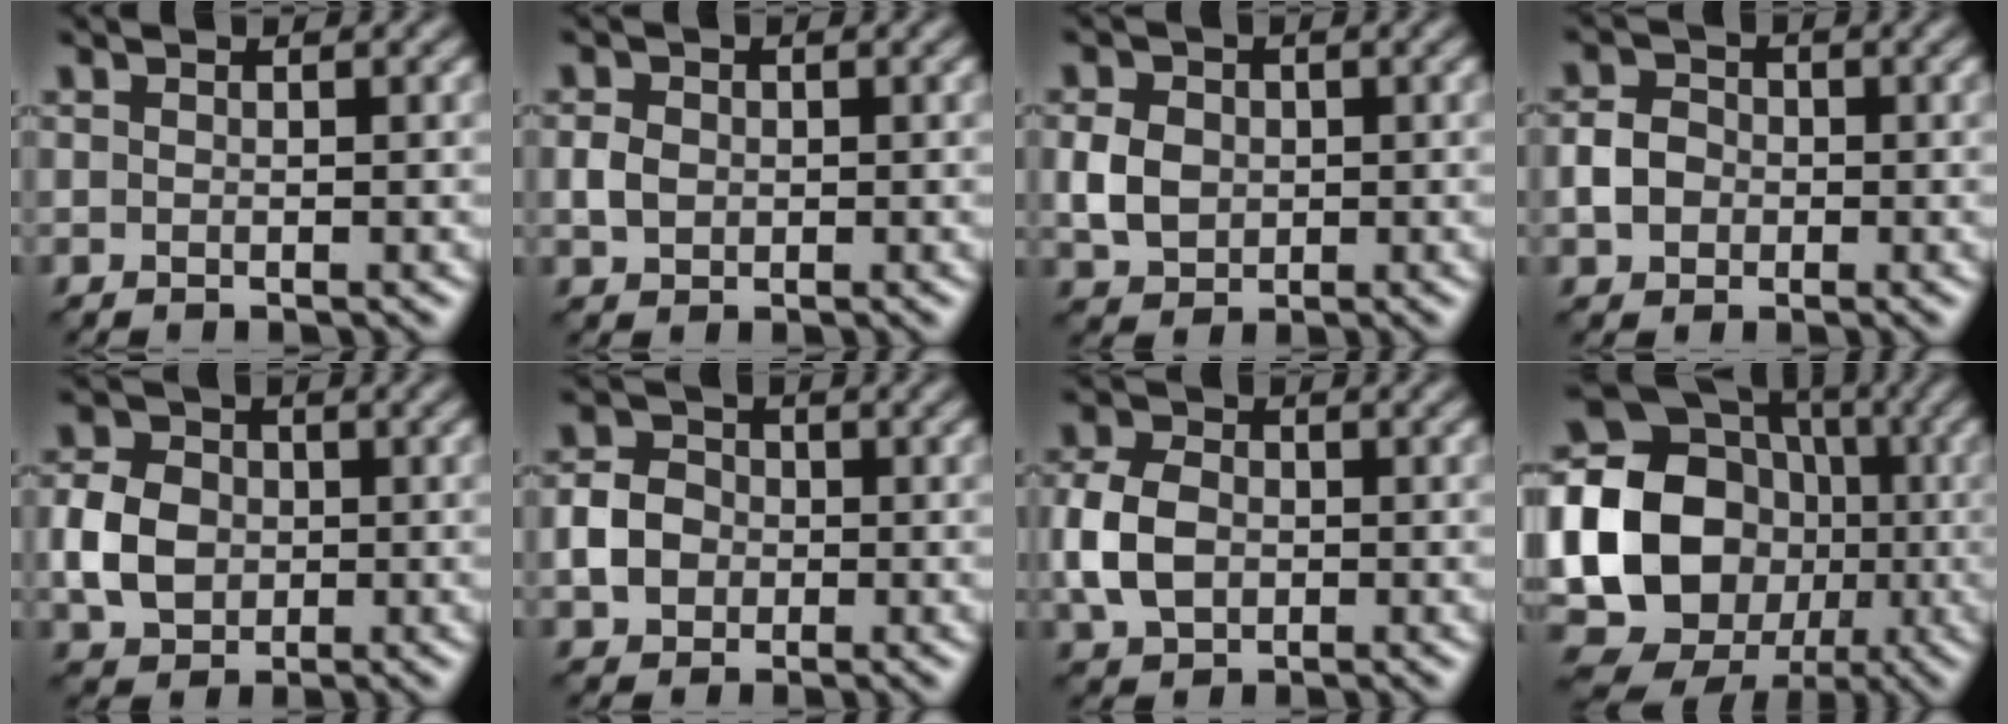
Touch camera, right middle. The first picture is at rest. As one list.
[{"total": 1.8, "force": [0.0, 1.5, 1.0], "torque": [-0.022, 0.001, -0.004]}, {"total": 3.3, "force": [0.0, 2.7, 1.9], "torque": [-0.045, 0.002, -0.003]}, {"total": 2.7, "force": [-0.6, 2.3, 1.3], "torque": [-0.026, 0.004, -0.015]}, {"total": 4.8, "force": [-0.5, 3.9, 2.7], "torque": [-0.062, 0.006, -0.016]}, {"total": 3.4, "force": [-0.7, 2.9, 1.6], "torque": [-0.031, 0.005, -0.017]}, {"total": 5.4, "force": [-0.6, 4.0, 3.6], "torque": [-0.089, 0.003, -0.019]}, {"total": 24.0, "force": [-2.2, 22.0, 9.4], "torque": [-0.206, 0.012, -0.084]}]